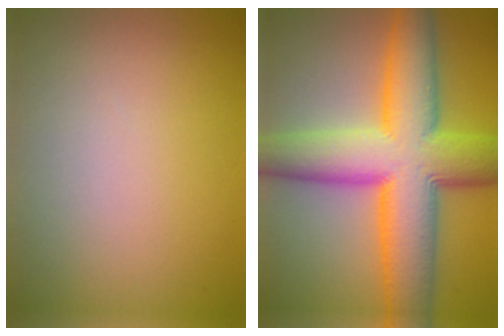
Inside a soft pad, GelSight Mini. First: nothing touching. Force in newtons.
{"total": 12.9, "press": 12.9, "slide": 0.3}